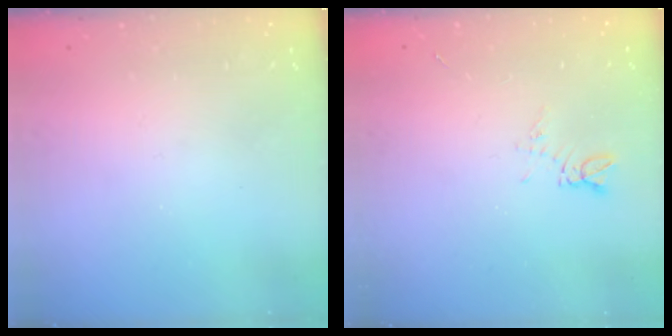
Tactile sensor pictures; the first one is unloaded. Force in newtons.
{"total": 5.4, "press": 5.3, "slide": 0.7}